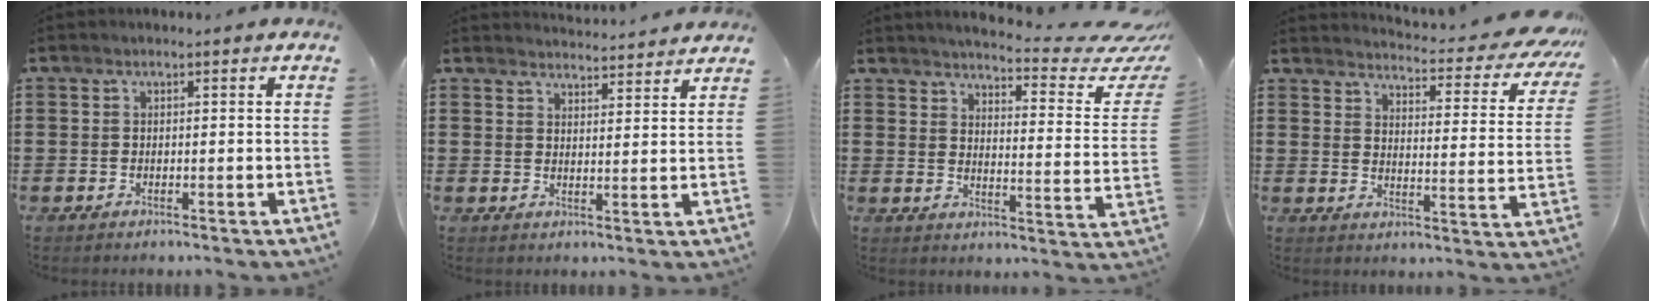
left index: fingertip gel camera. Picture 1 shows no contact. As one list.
[{"total": 3.2, "force": [3.2, -0.1, -0.1], "torque": [0.000, -0.022, 0.057]}, {"total": 4.4, "force": [3.8, -0.1, 2.2], "torque": [-0.039, -0.042, 0.052]}, {"total": 3.9, "force": [3.5, 0.1, 1.7], "torque": [-0.037, -0.036, 0.051]}]